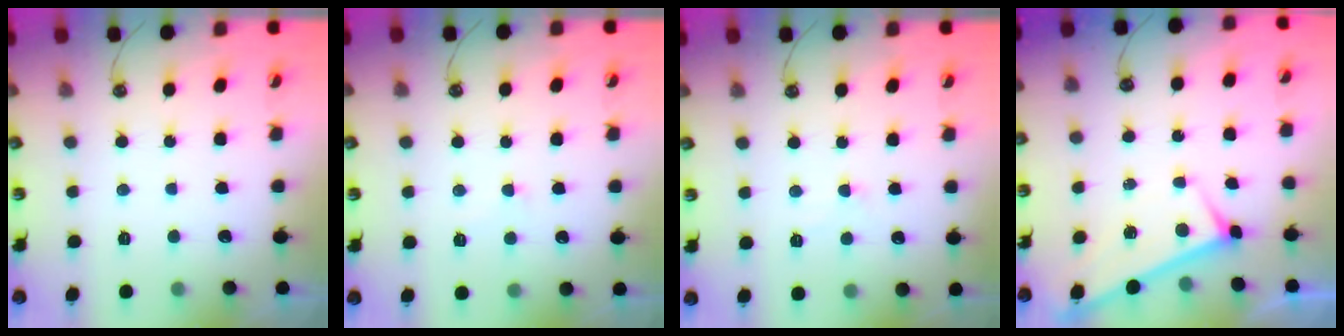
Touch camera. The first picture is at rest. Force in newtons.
{"total": 2.7, "press": 2.7, "slide": 0.5}
{"total": 2.4, "press": 2.3, "slide": 0.5}
{"total": 3.4, "press": 3.4, "slide": 0.4}